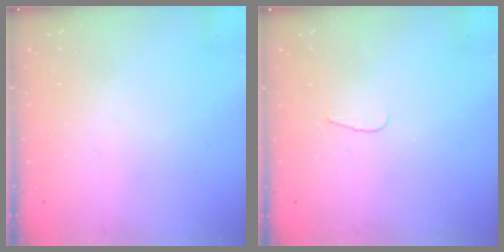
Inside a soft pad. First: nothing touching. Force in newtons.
{"total": 3.3, "press": 3.3, "slide": 0.4}